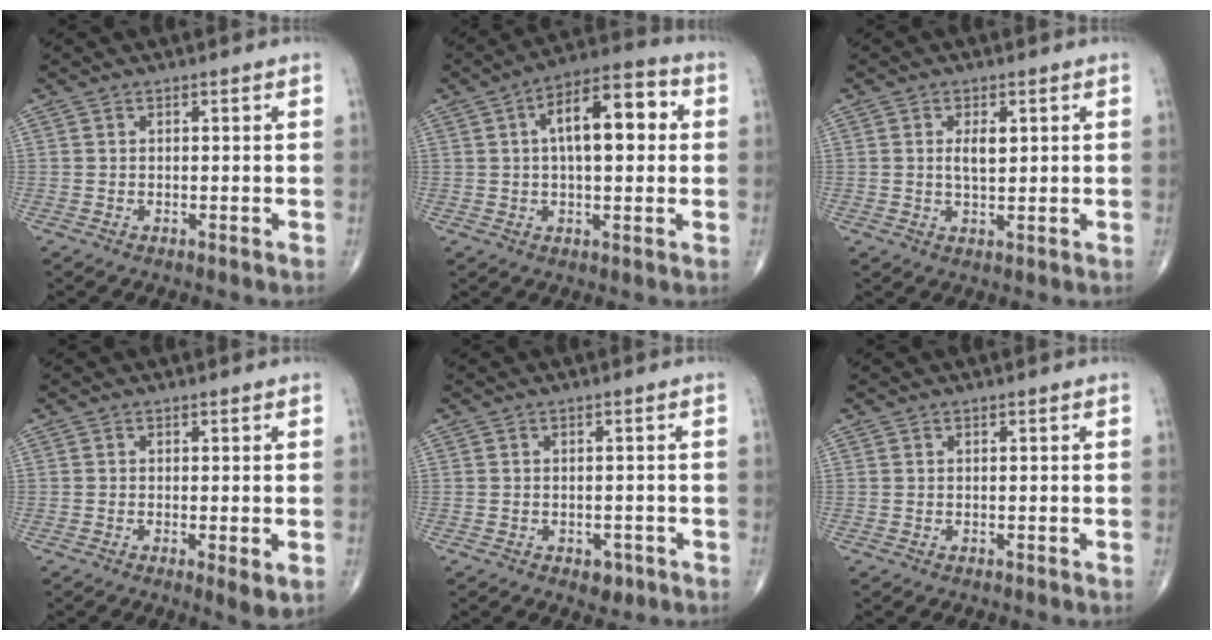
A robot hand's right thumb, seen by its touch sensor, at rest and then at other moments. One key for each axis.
{"total": 13.6, "fx": 2.4, "fy": 6.0, "fz": 11.9, "tx": -0.167, "ty": 0.026, "tz": 0.029}
{"total": 3.5, "fx": 0.8, "fy": 1.6, "fz": 3.0, "tx": -0.048, "ty": -0.006, "tz": 0.014}
{"total": 3.1, "fx": -0.7, "fy": 0.7, "fz": 2.9, "tx": -0.050, "ty": -0.011, "tz": -0.013}
{"total": 2.4, "fx": -1.2, "fy": 1.6, "fz": 1.2, "tx": -0.006, "ty": 0.003, "tz": -0.010}
{"total": 0.0}